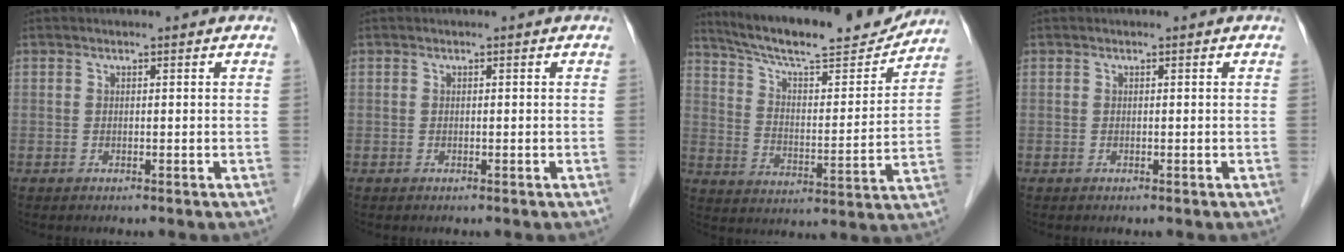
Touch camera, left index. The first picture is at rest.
{"total": 0.0}
{"total": 19.4, "force": [17.7, 2.4, 7.7], "torque": [-0.131, -0.007, 0.266]}
{"total": 0.0}